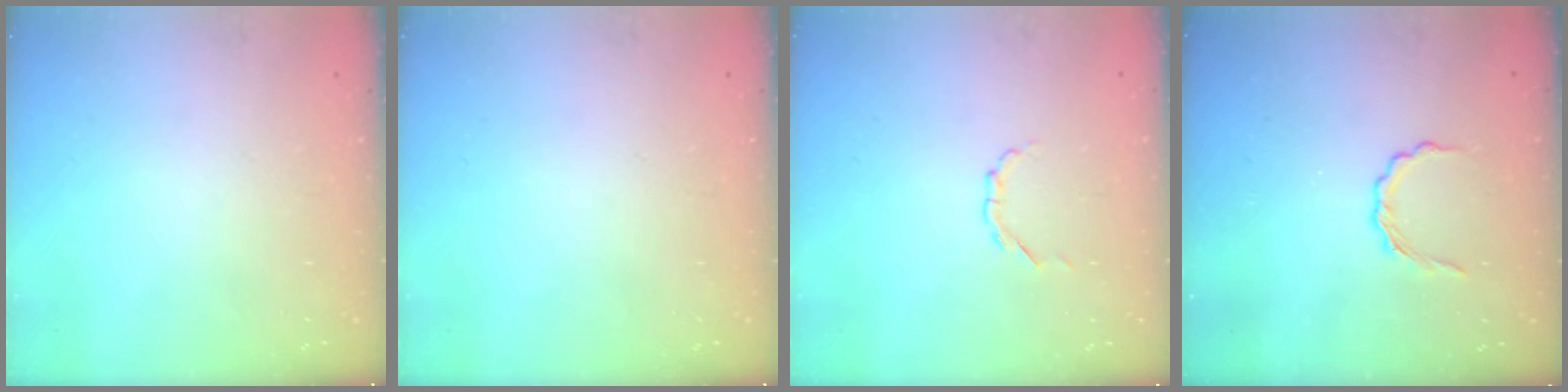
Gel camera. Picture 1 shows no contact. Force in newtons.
{"total": 0.0}
{"total": 2.1, "press": 2.1, "slide": 0.6}
{"total": 3.6, "press": 3.4, "slide": 1.2}